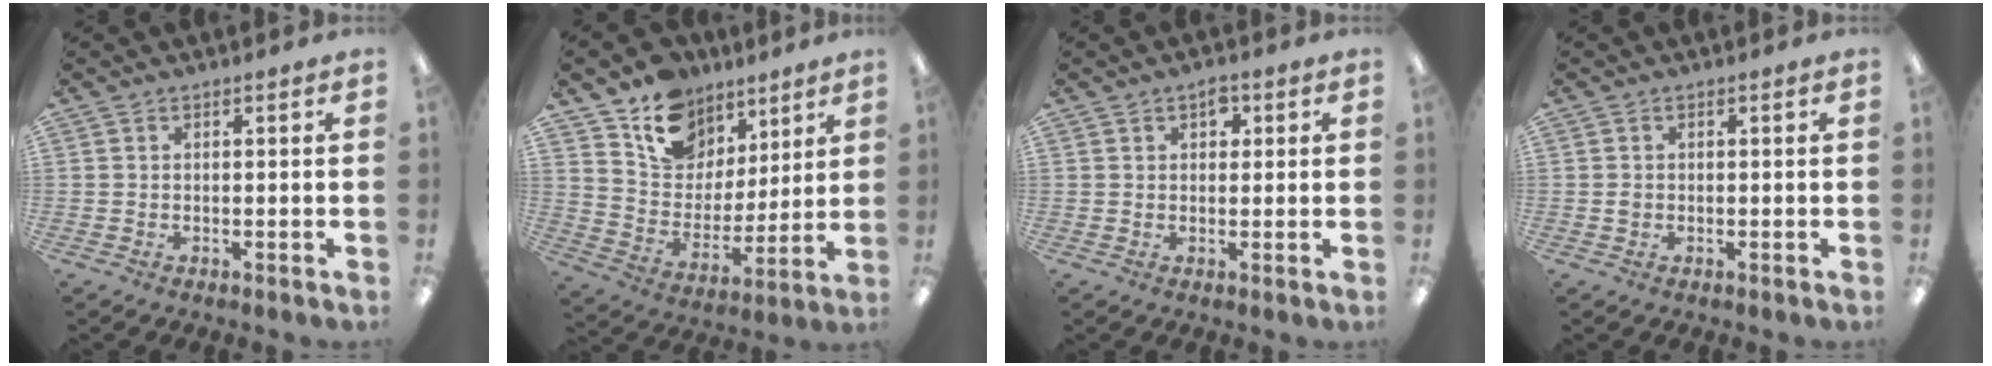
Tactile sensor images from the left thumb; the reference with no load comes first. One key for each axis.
{"total": 14.2, "fx": 9.9, "fy": 9.6, "fz": 3.4, "tx": -0.076, "ty": -0.070, "tz": 0.193}
{"total": 2.9, "fx": 1.6, "fy": 1.9, "fz": 1.5, "tx": -0.007, "ty": -0.004, "tz": 0.023}
{"total": 0.8, "fx": 0.0, "fy": 0.8, "fz": 0.3, "tx": -0.005, "ty": 0.005, "tz": -0.002}